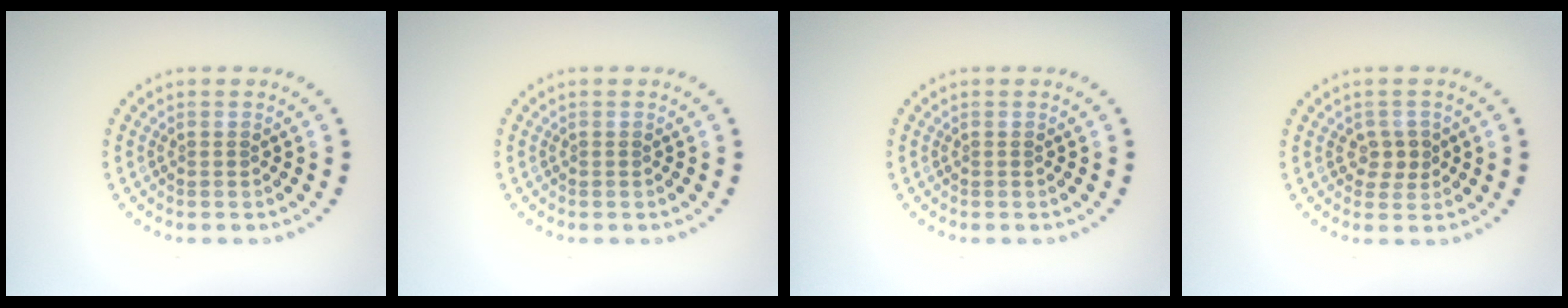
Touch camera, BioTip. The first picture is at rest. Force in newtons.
{"total": 0.0}
{"total": 0.0}
{"total": 1.7, "press": 1.6, "slide": 0.6}